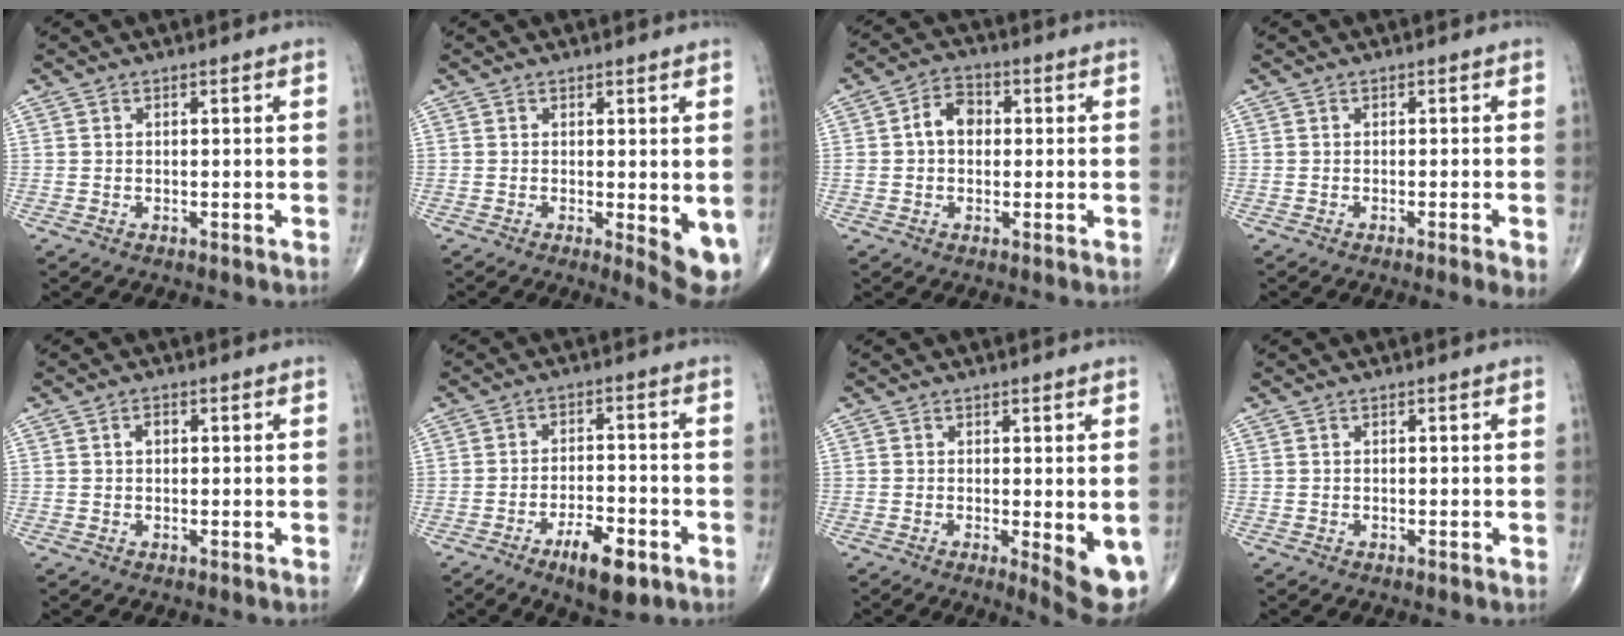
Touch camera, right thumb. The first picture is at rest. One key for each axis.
{"total": 5.8, "fx": -0.5, "fy": 1.6, "fz": 5.5, "tx": -0.069, "ty": -0.016, "tz": -0.006}
{"total": 5.9, "fx": 0.3, "fy": 4.3, "fz": 4.0, "tx": -0.062, "ty": 0.017, "tz": -0.003}
{"total": 3.0, "fx": -1.6, "fy": 0.0, "fz": 2.6, "tx": -0.040, "ty": -0.006, "tz": -0.024}
{"total": 1.4, "fx": 0.3, "fy": 0.9, "fz": 1.1, "tx": -0.015, "ty": 0.004, "tz": 0.003}
{"total": 8.6, "fx": -4.6, "fy": 3.1, "fz": 6.5, "tx": -0.099, "ty": 0.021, "tz": -0.068}
{"total": 7.0, "fx": -1.3, "fy": 1.7, "fz": 6.7, "tx": -0.085, "ty": -0.019, "tz": -0.015}
{"total": 0.0}